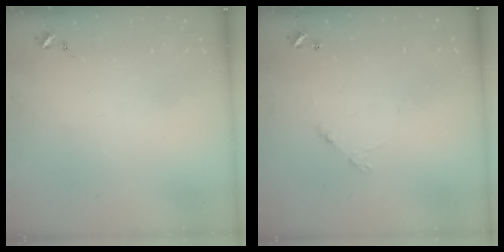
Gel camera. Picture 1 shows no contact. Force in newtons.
{"total": 4.6, "press": 4.6, "slide": 0.3}